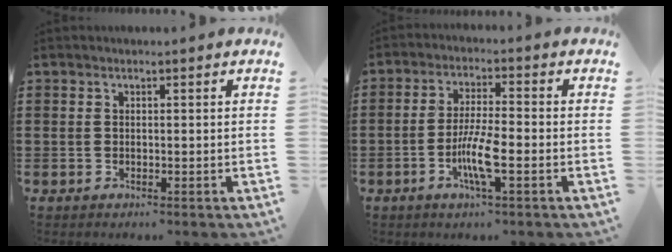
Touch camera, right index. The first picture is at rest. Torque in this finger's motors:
{"motor_torque": [0.44, -0.03, 0.32, 0.13]}